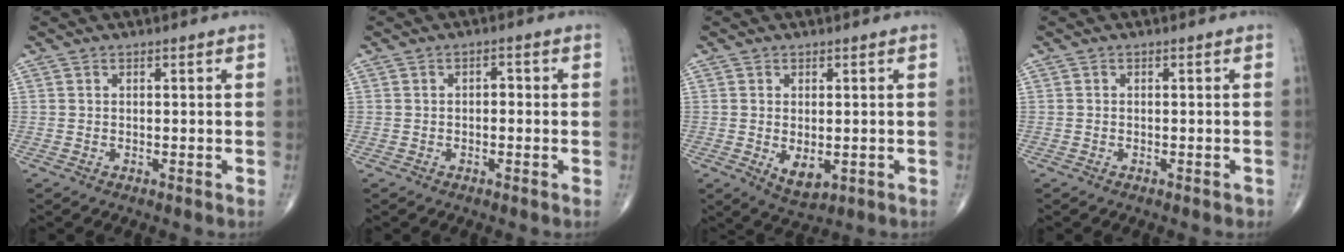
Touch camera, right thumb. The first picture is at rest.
{"total": 1.6, "force": [-0.1, 1.0, 1.2], "torque": [-0.012, 0.008, -0.006]}
{"total": 4.8, "force": [-0.8, 2.7, 3.9], "torque": [-0.060, -0.012, -0.002]}
{"total": 1.2, "force": [-1.0, 0.6, 0.4], "torque": [-0.005, 0.006, -0.012]}